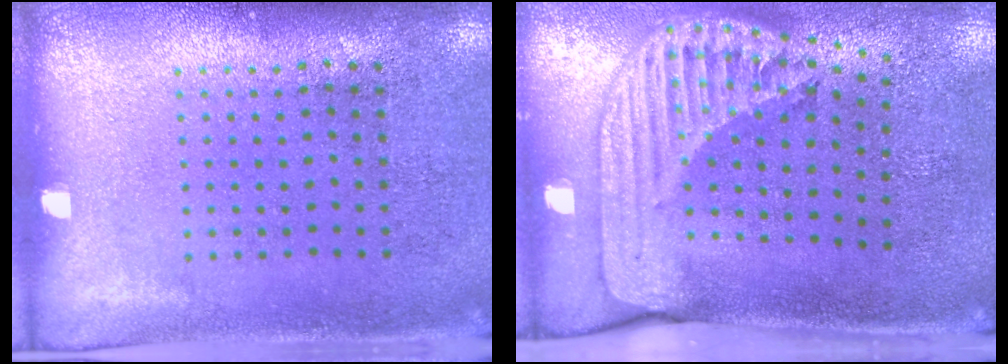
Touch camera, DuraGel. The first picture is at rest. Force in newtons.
{"total": 2.6, "press": 1.9, "slide": 1.8}